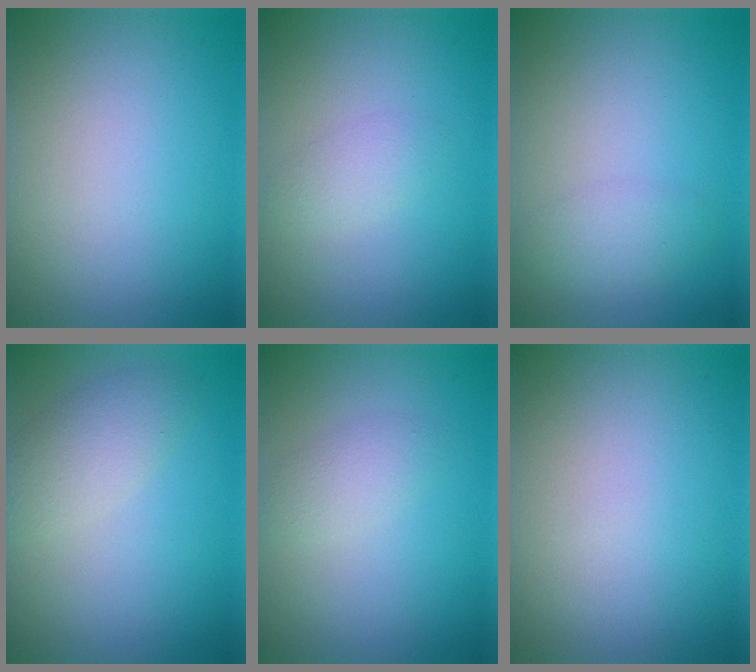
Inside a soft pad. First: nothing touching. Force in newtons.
{"total": 1.5, "press": 1.5, "slide": 0.1}
{"total": 1.8, "press": 1.8, "slide": 0.0}
{"total": 2.9, "press": 2.9, "slide": 0.2}
{"total": 1.7, "press": 1.7, "slide": 0.1}
{"total": 0.0}